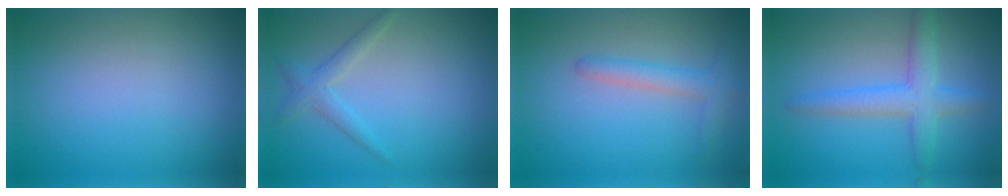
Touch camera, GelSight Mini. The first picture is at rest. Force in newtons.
{"total": 1.8, "press": 1.8, "slide": 0.1}
{"total": 2.4, "press": 2.4, "slide": 0.2}
{"total": 3.8, "press": 3.8, "slide": 0.2}